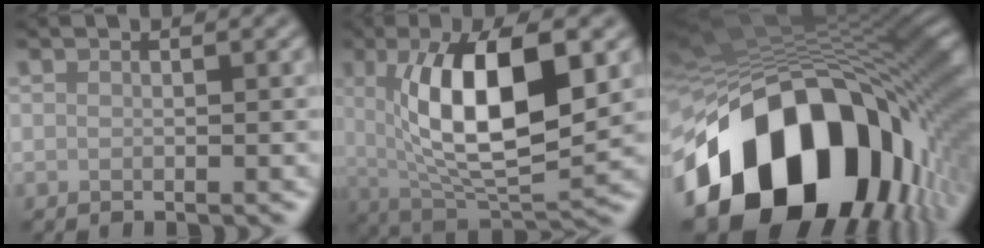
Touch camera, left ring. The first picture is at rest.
{"total": 11.3, "force": [1.9, 4.2, 10.3], "torque": [-0.168, 0.001, 0.034]}
{"total": 18.2, "force": [-6.8, 12.1, 11.8], "torque": [-0.184, -0.042, -0.100]}